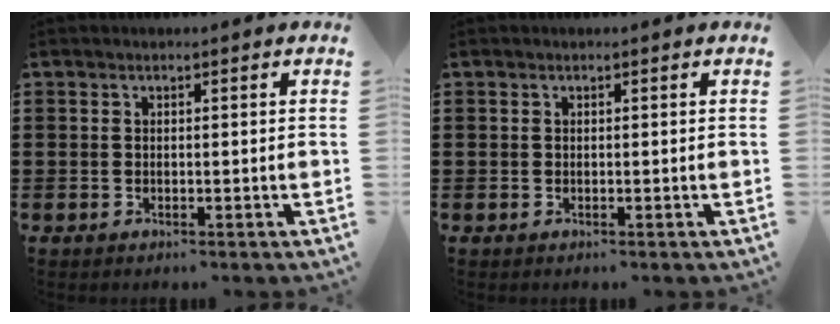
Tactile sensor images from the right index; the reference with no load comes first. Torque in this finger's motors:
{"motor_torque": [-0.65, 0.76, -0.79, -0.21]}